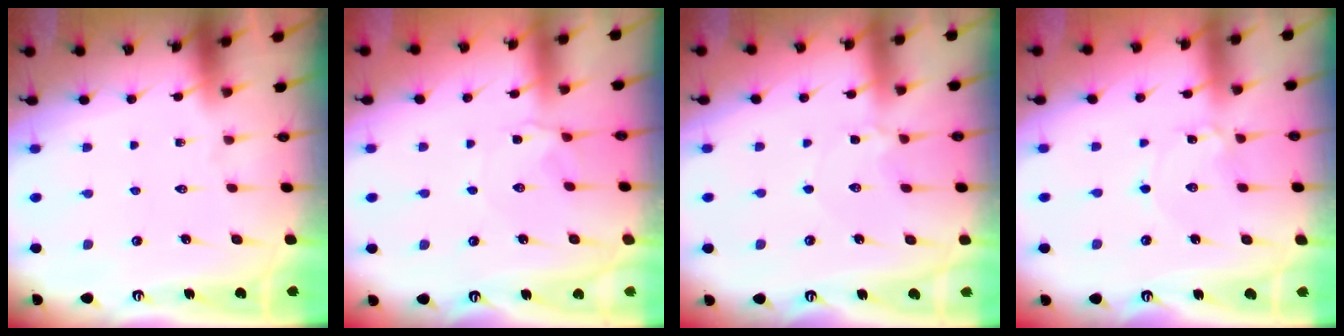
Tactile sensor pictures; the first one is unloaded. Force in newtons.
{"total": 2.0, "press": 1.9, "slide": 0.3}
{"total": 2.7, "press": 2.7, "slide": 0.3}
{"total": 1.0, "press": 1.0, "slide": 0.0}